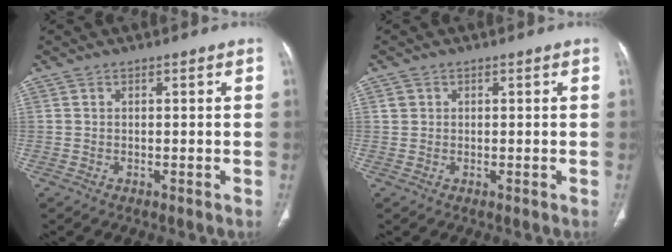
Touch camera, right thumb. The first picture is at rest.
{"total": 1.2, "force": [0.4, 1.1, 0.3], "torque": [0.005, 0.004, 0.008]}